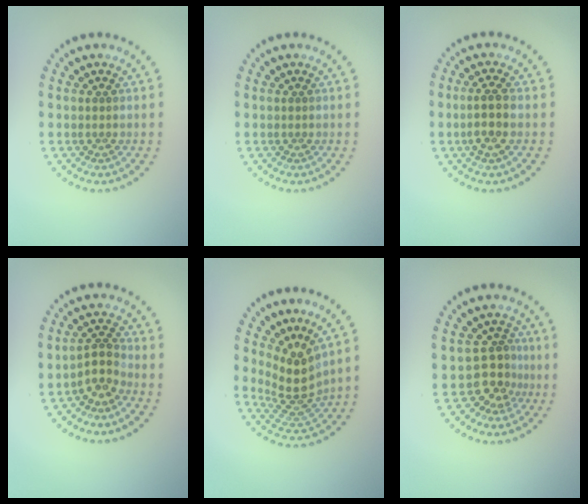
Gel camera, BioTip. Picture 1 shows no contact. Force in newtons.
{"total": 0.0}
{"total": 2.3, "press": 2.1, "slide": 1.0}
{"total": 2.4, "press": 1.8, "slide": 1.6}
{"total": 3.9, "press": 2.7, "slide": 2.7}
{"total": 3.0, "press": 2.3, "slide": 1.9}